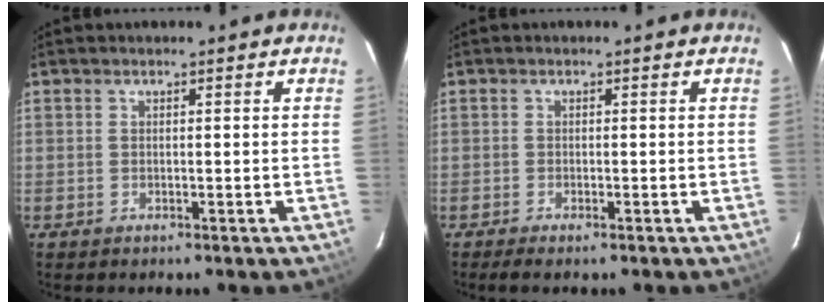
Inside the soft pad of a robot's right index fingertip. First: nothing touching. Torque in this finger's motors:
{"motor_torque": [0.10, 0.15, 0.13, 0.00]}